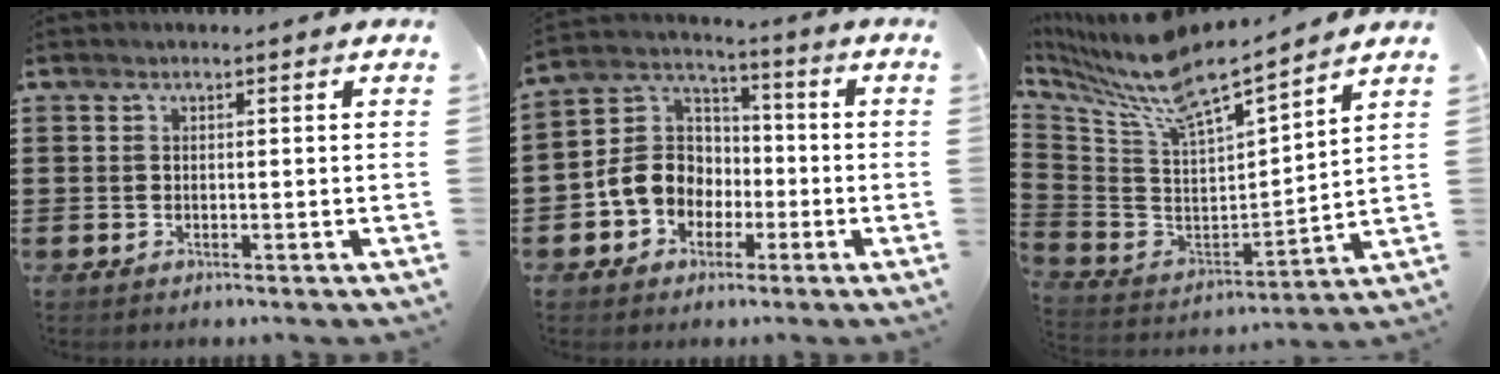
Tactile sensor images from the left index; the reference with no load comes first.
{"total": 9.0, "force": [-2.4, 7.9, 3.5], "torque": [-0.111, 0.021, -0.050]}
{"total": 9.2, "force": [8.1, 1.0, 4.4], "torque": [-0.124, -0.059, 0.133]}